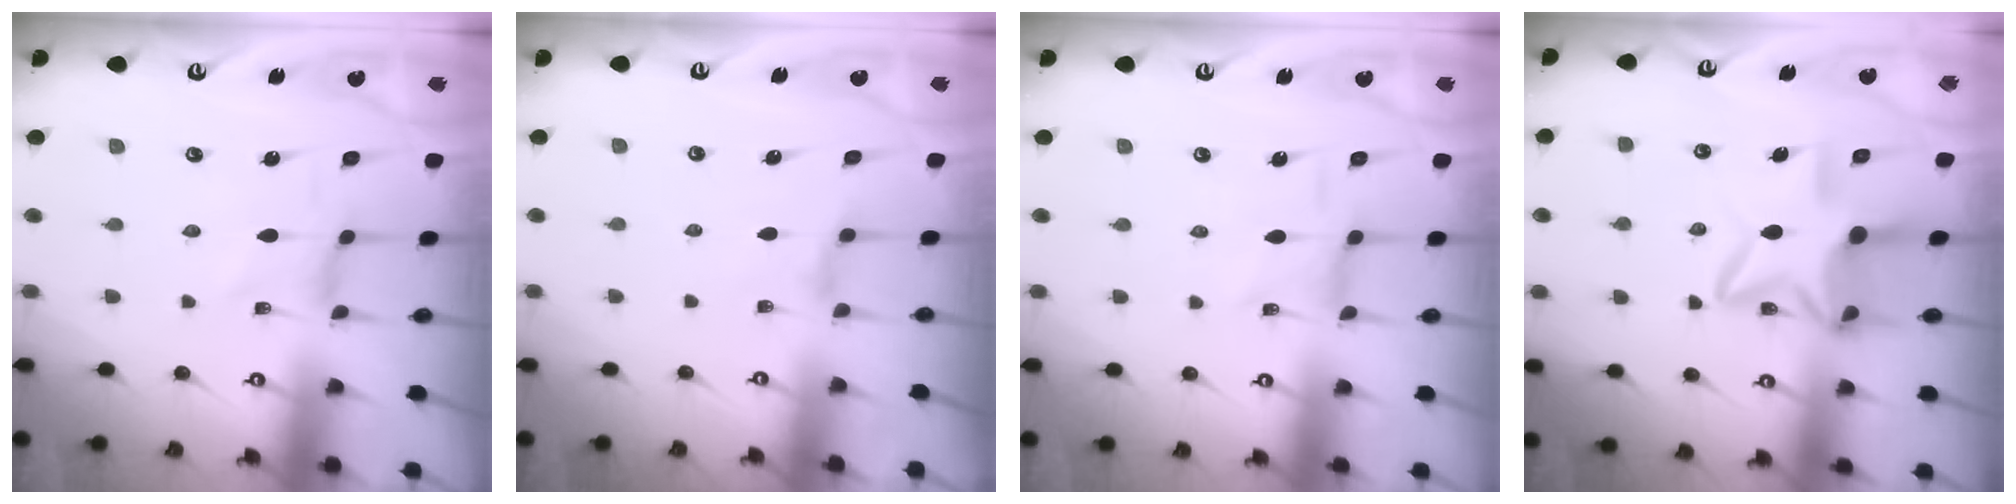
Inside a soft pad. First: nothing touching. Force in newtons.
{"total": 1.9, "press": 1.9, "slide": 0.4}
{"total": 2.7, "press": 2.6, "slide": 0.6}
{"total": 11.9, "press": 11.8, "slide": 1.6}